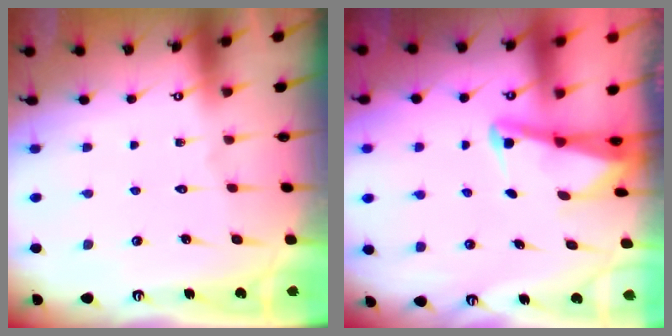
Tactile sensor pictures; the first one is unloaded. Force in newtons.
{"total": 2.5, "press": 2.5, "slide": 0.4}